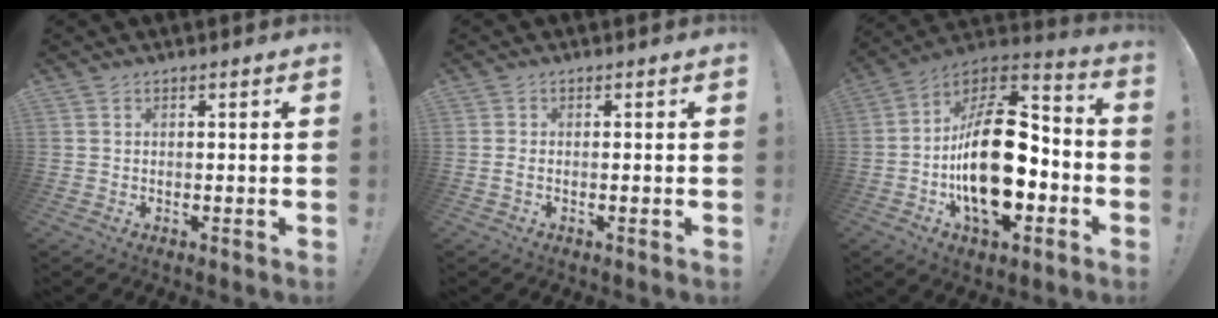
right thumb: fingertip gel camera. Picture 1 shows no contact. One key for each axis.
{"total": 1.0, "fx": -0.4, "fy": 0.3, "fz": 0.8, "tx": -0.020, "ty": 0.006, "tz": -0.005}
{"total": 25.9, "fx": -4.0, "fy": 14.3, "fz": 21.2, "tx": -0.374, "ty": 0.031, "tz": -0.054}